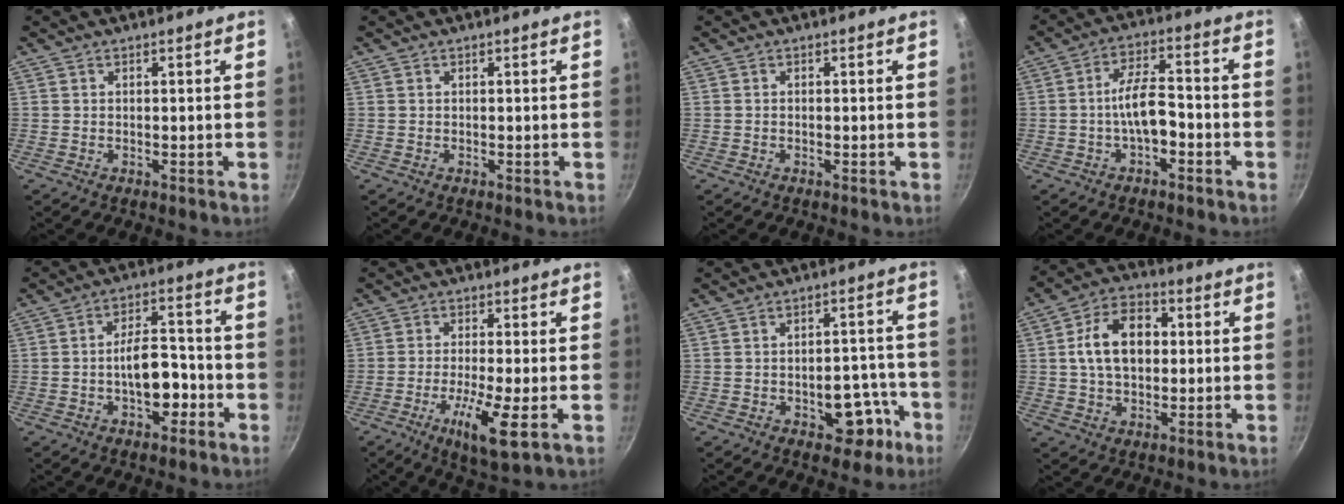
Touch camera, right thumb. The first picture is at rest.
{"total": 0.0}
{"total": 0.0}
{"total": 7.4, "force": [-2.4, 3.2, 6.2], "torque": [-0.099, 0.037, -0.045]}
{"total": 9.4, "force": [-3.2, 4.9, 7.4], "torque": [-0.082, 0.038, -0.050]}
{"total": 9.1, "force": [-3.0, 1.4, 8.5], "torque": [-0.162, -0.004, -0.056]}
{"total": 9.0, "force": [-4.1, 5.3, 6.0], "torque": [-0.034, 0.039, -0.046]}
{"total": 12.4, "force": [1.4, 8.5, 9.0], "torque": [-0.122, 0.020, 0.012]}